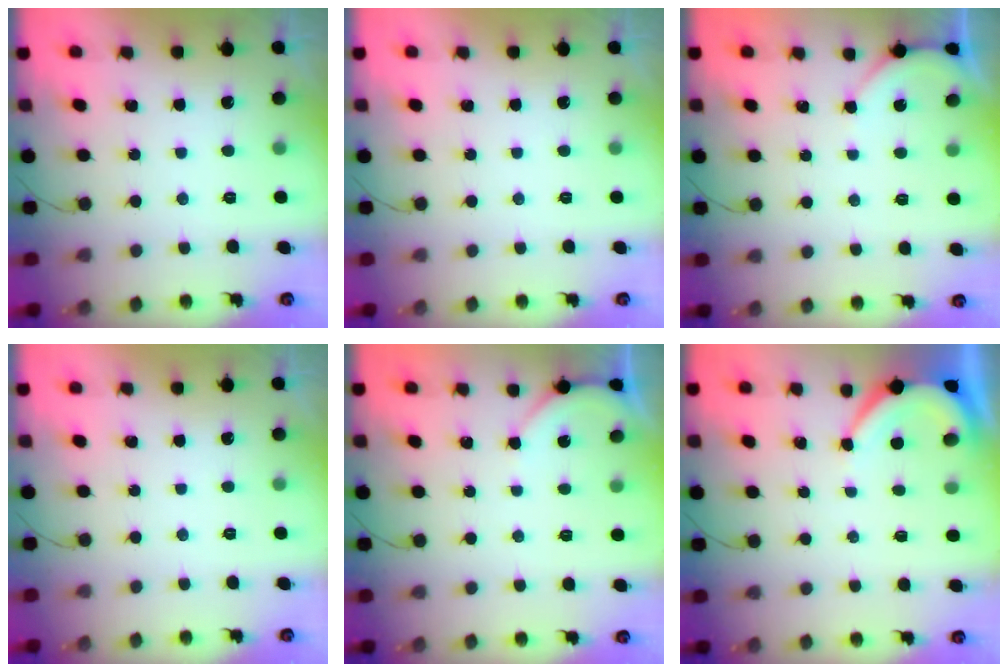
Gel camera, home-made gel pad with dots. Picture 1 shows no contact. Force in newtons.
{"total": 0.0}
{"total": 2.2, "press": 2.2, "slide": 0.3}
{"total": 0.0}
{"total": 2.2, "press": 2.2, "slide": 0.3}
{"total": 5.5, "press": 5.5, "slide": 0.5}